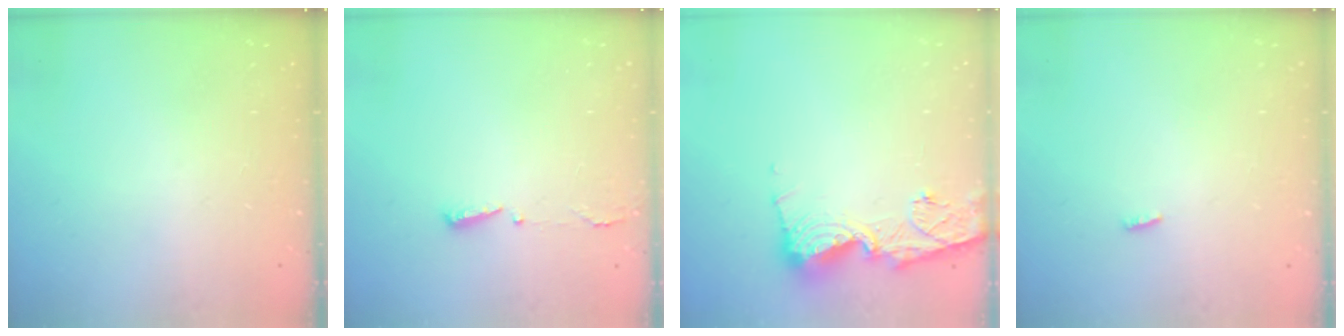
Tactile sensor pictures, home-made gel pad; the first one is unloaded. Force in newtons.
{"total": 2.9, "press": 2.8, "slide": 0.6}
{"total": 11.2, "press": 11.2, "slide": 1.3}
{"total": 2.3, "press": 2.1, "slide": 0.8}